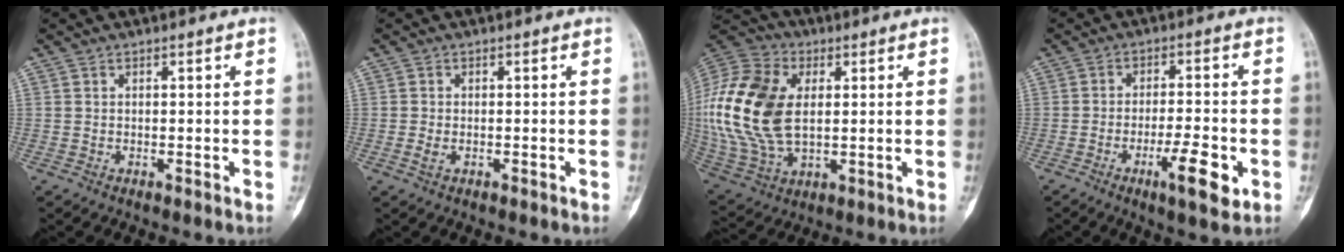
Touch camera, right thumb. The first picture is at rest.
{"total": 1.4, "force": [-0.5, 0.8, 1.1], "torque": [-0.026, 0.002, -0.009]}
{"total": 22.0, "force": [2.6, 13.8, 16.9], "torque": [-0.365, -0.005, 0.051]}
{"total": 8.3, "force": [-3.3, 2.0, 7.3], "torque": [-0.116, 0.010, -0.050]}